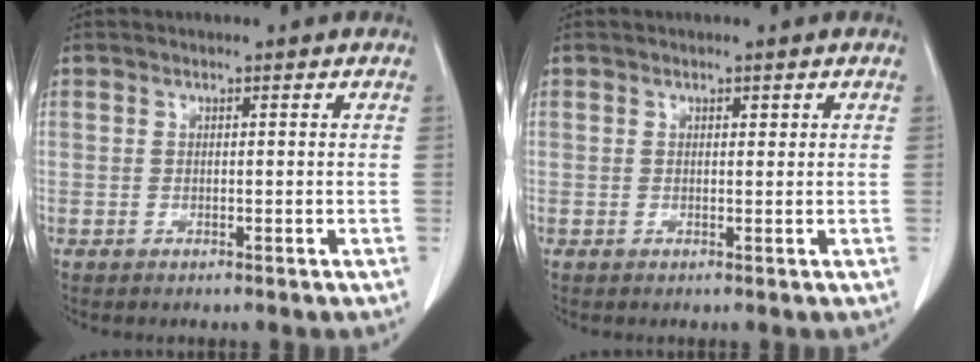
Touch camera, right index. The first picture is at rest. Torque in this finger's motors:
{"motor_torque": [0.01, -0.01, -0.02, -0.01]}